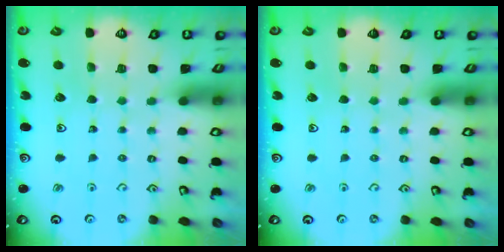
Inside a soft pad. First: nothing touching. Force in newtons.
{"total": 0.0}